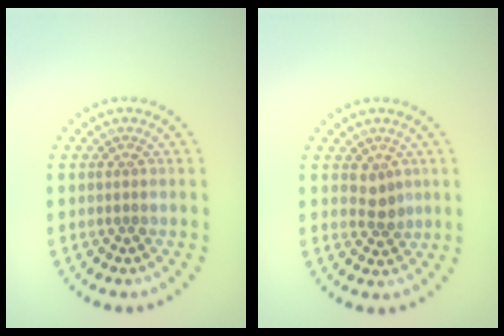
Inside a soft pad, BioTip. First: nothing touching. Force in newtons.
{"total": 1.7, "press": 1.4, "slide": 1.0}